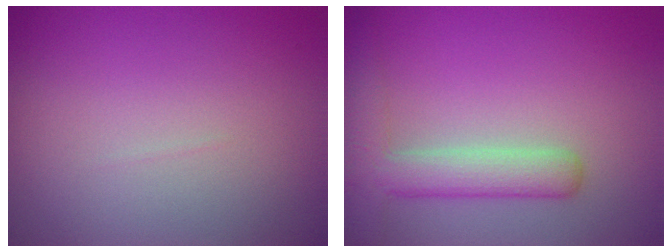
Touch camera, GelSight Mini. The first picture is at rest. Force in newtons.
{"total": 4.3, "press": 4.3, "slide": 0.2}